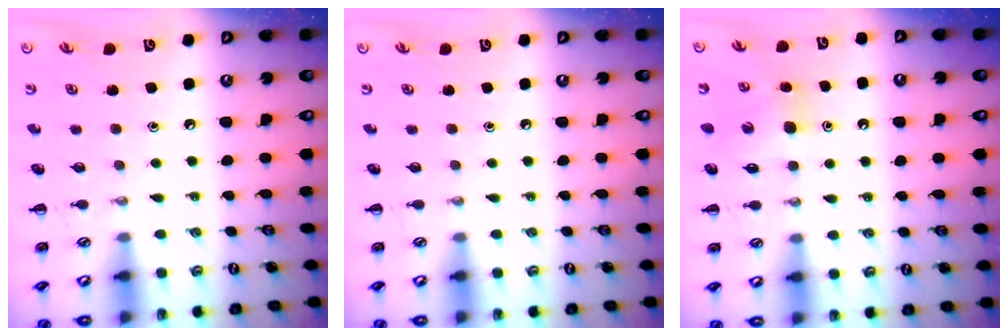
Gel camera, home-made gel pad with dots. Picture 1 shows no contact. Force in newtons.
{"total": 0.0}
{"total": 5.4, "press": 5.2, "slide": 1.5}